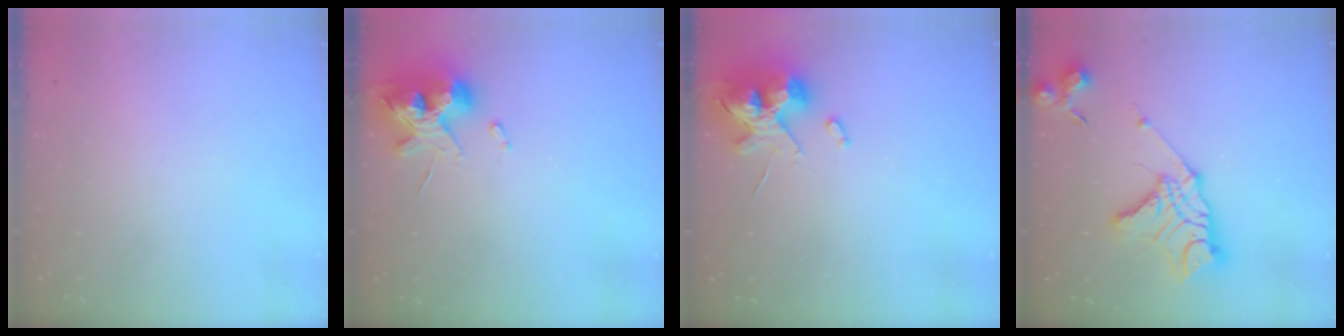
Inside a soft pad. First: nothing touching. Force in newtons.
{"total": 11.8, "press": 11.7, "slide": 1.6}
{"total": 11.5, "press": 11.4, "slide": 1.3}
{"total": 18.7, "press": 18.6, "slide": 1.5}